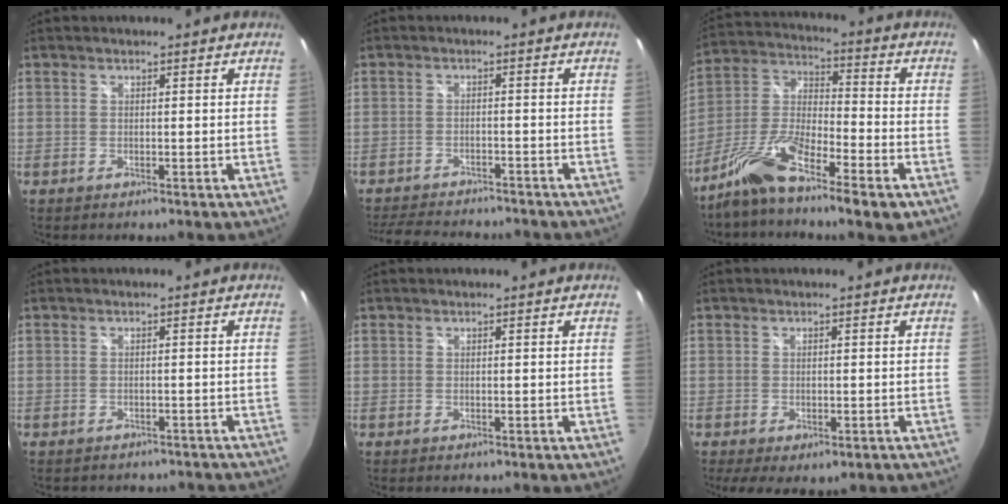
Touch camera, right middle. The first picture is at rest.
{"total": 12.6, "force": [-11.2, 3.1, 4.9], "torque": [-0.107, -0.013, -0.162]}
{"total": 14.1, "force": [-9.1, 2.9, 10.4], "torque": [-0.219, -0.014, -0.177]}
{"total": 6.1, "force": [-5.3, 2.2, 1.9], "torque": [-0.035, -0.015, -0.061]}
{"total": 0.0}
{"total": 5.4, "force": [-2.7, 2.8, 3.8], "torque": [-0.069, -0.024, -0.035]}